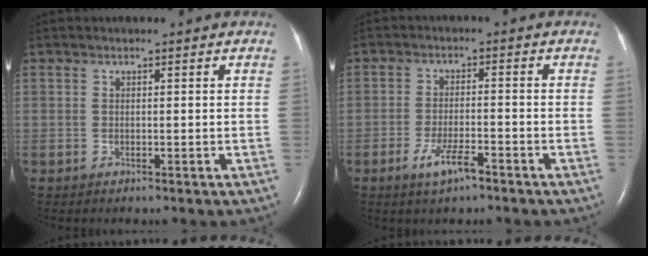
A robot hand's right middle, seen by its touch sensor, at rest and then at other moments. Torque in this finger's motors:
{"motor_torque": [0.40, -0.40, 0.10, 0.03]}